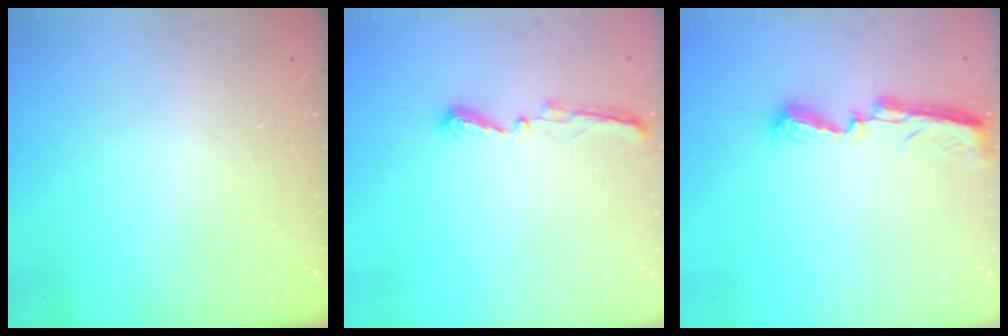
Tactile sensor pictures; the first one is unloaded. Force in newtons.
{"total": 5.5, "press": 5.5, "slide": 0.5}
{"total": 8.9, "press": 8.9, "slide": 0.2}